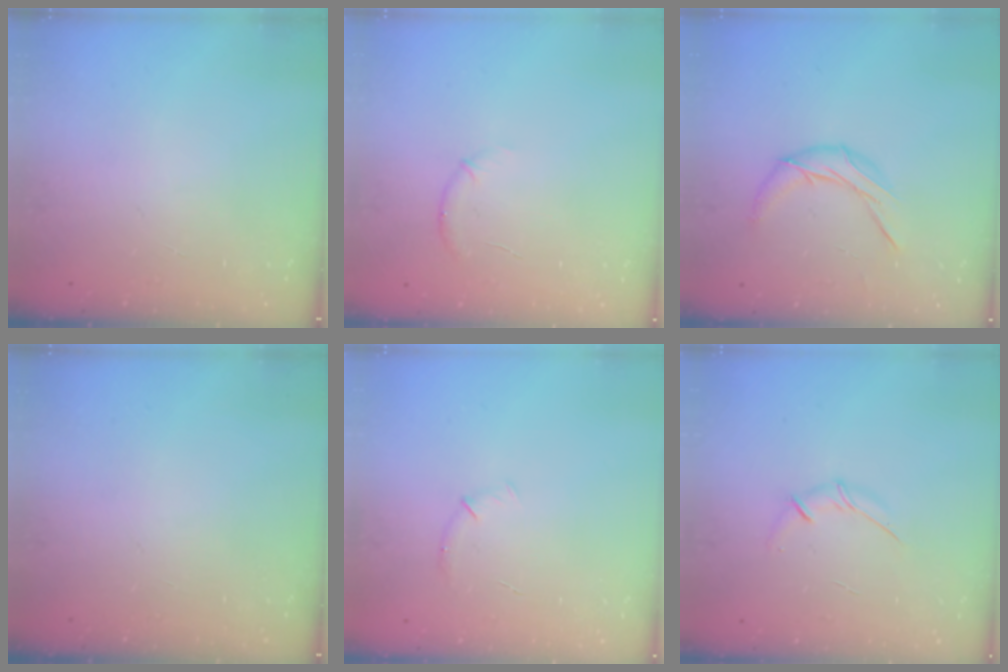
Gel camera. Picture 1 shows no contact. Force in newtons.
{"total": 5.8, "press": 5.4, "slide": 2.2}
{"total": 8.4, "press": 8.4, "slide": 0.3}
{"total": 0.0}
{"total": 5.5, "press": 5.2, "slide": 1.6}
{"total": 5.4, "press": 5.3, "slide": 1.0}